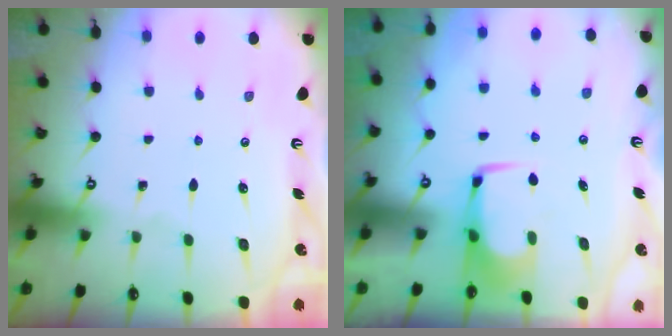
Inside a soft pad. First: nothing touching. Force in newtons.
{"total": 1.6, "press": 1.4, "slide": 0.7}